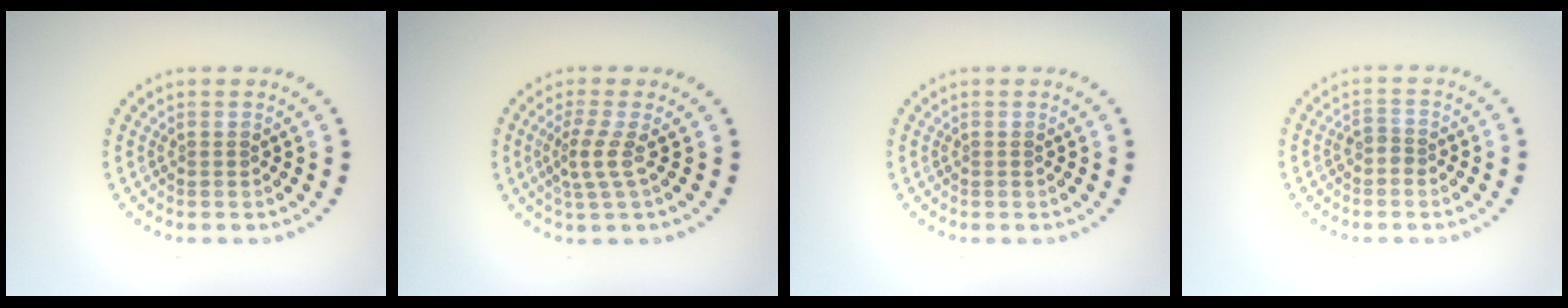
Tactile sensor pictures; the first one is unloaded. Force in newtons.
{"total": 2.3, "press": 1.5, "slide": 1.7}
{"total": 0.0}
{"total": 1.0, "press": 0.8, "slide": 0.6}